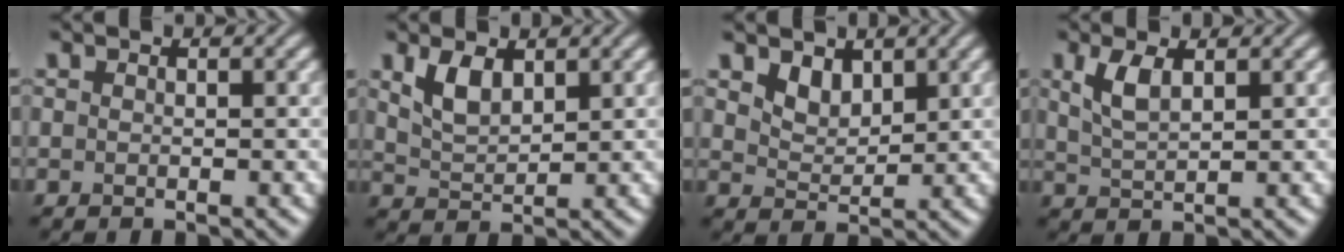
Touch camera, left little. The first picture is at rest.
{"total": 3.1, "force": [1.7, 1.6, 2.1], "torque": [-0.049, -0.001, 0.037]}
{"total": 2.3, "force": [1.5, 1.4, 1.0], "torque": [-0.026, -0.006, 0.031]}
{"total": 2.9, "force": [1.3, 1.1, 2.3], "torque": [-0.053, 0.002, 0.029]}